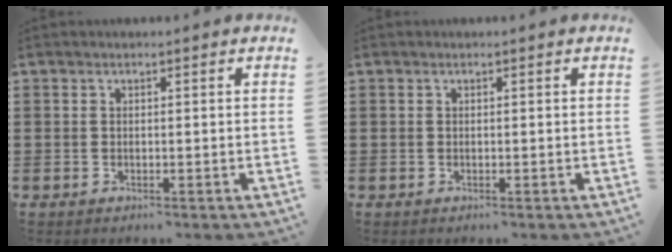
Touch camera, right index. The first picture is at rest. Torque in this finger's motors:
{"motor_torque": [0.17, 0.17, 0.00, 0.00]}